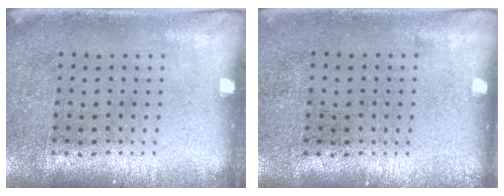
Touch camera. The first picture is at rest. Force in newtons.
{"total": 0.0}